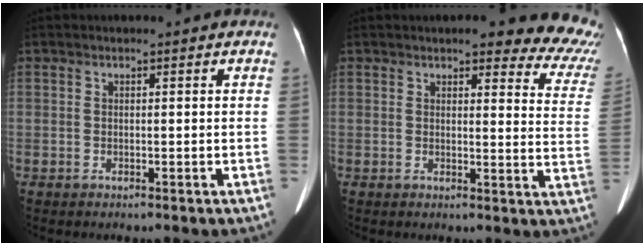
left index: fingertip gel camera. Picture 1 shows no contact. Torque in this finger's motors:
{"motor_torque": [0.55, -0.68, 0.08, 0.05]}